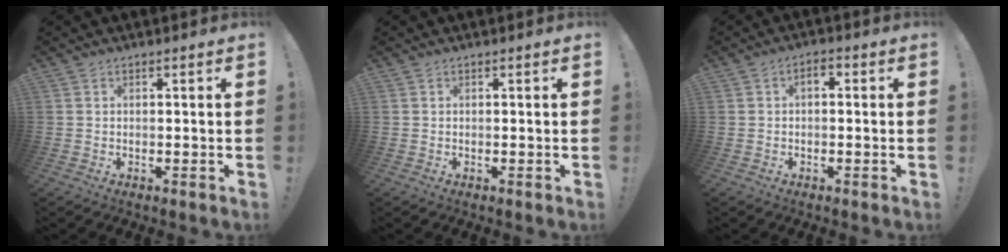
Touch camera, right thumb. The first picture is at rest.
{"total": 0.0}
{"total": 2.1, "force": [-0.7, 1.2, 1.6], "torque": [-0.022, 0.006, -0.016]}